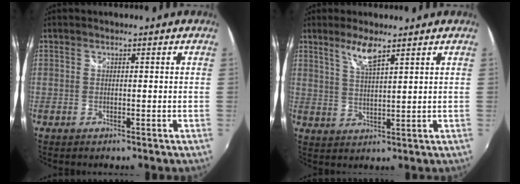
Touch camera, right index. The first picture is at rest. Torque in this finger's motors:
{"motor_torque": [0.45, 0.33, 0.11, 0.07]}